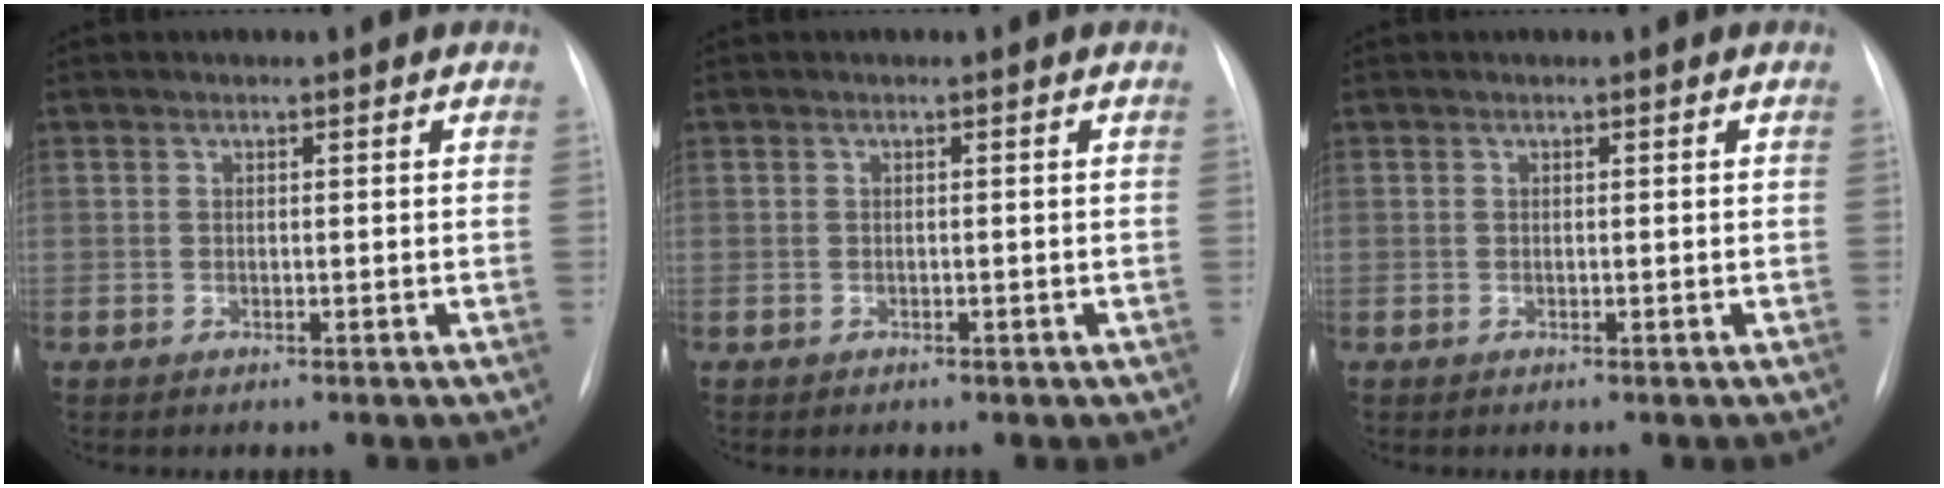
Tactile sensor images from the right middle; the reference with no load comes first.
{"total": 0.8, "force": [-0.3, 0.6, 0.3], "torque": [-0.003, 0.003, -0.002]}
{"total": 0.0}